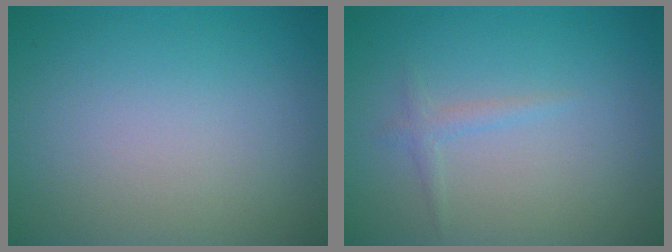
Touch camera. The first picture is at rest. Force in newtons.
{"total": 0.6, "press": 0.6, "slide": 0.1}